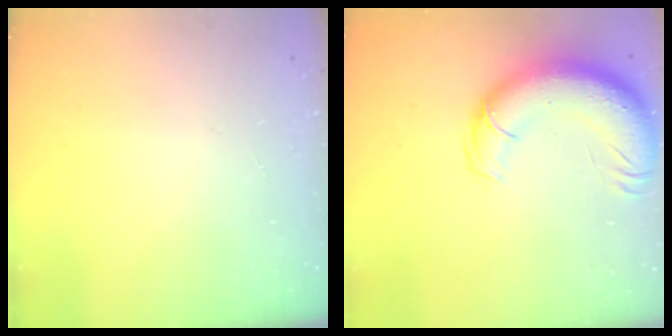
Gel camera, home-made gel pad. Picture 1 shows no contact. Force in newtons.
{"total": 20.1, "press": 19.5, "slide": 4.6}